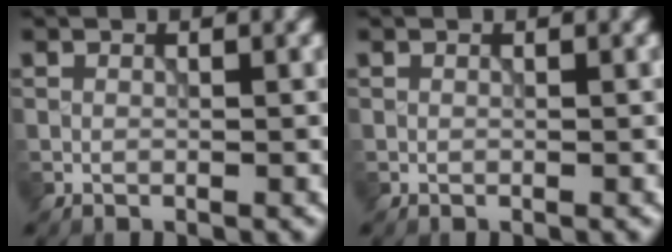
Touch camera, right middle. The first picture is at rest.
{"total": 0.0}